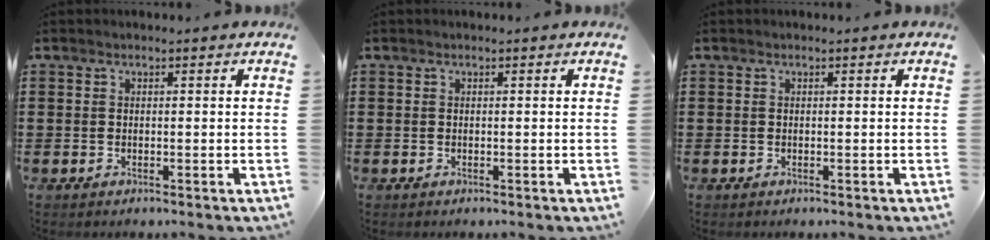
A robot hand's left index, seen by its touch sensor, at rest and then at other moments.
{"total": 0.0}
{"total": 0.0}